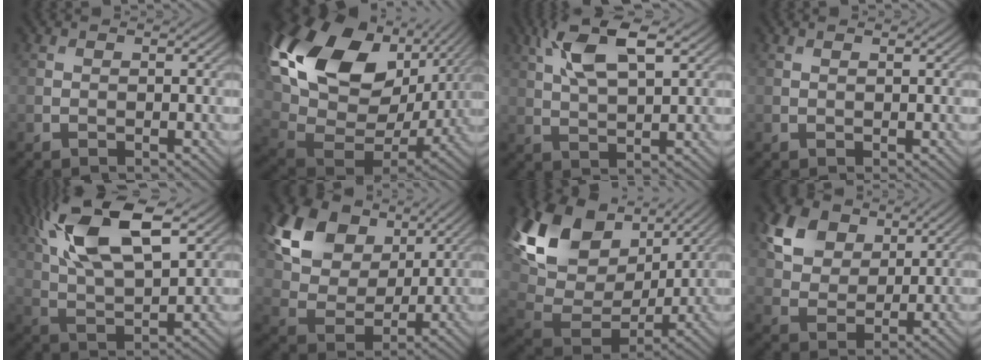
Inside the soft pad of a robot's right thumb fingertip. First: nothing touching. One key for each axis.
{"total": 20.3, "fx": 7.8, "fy": 13.2, "fz": 13.3, "tx": -0.303, "ty": 0.010, "tz": 0.160}
{"total": 8.5, "fx": 3.9, "fy": 3.0, "fz": 7.0, "tx": -0.147, "ty": 0.013, "tz": 0.077}
{"total": 0.6, "fx": 0.5, "fy": 0.0, "fz": 0.4, "tx": -0.011, "ty": 0.004, "tz": 0.006}
{"total": 15.1, "fx": 6.8, "fy": 5.9, "fz": 12.1, "tx": -0.260, "ty": 0.020, "tz": 0.122}
{"total": 12.9, "fx": 6.5, "fy": 8.6, "fz": 7.1, "tx": -0.176, "ty": 0.024, "tz": 0.112}
{"total": 16.4, "fx": 7.5, "fy": 10.2, "fz": 10.4, "tx": -0.262, "ty": 0.020, "tz": 0.150}
{"total": 7.0, "fx": 3.7, "fy": 4.8, "fz": 3.5, "tx": -0.092, "ty": 0.003, "tz": 0.065}